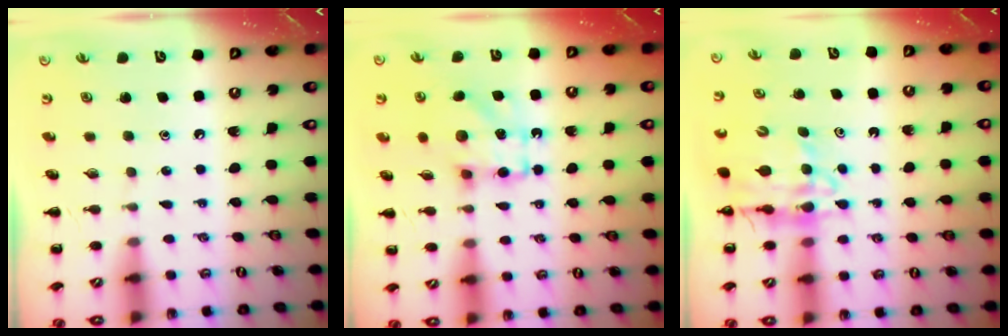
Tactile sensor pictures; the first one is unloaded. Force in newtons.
{"total": 10.7, "press": 10.6, "slide": 1.2}
{"total": 12.4, "press": 12.0, "slide": 3.3}